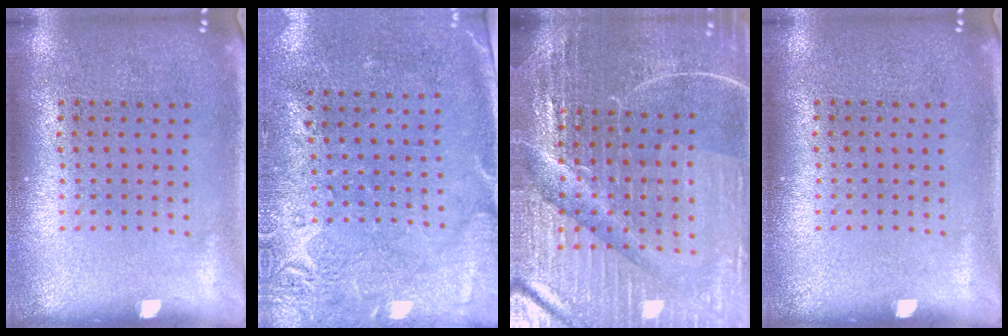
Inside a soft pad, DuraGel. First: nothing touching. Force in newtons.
{"total": 2.8, "press": 2.2, "slide": 1.7}
{"total": 5.2, "press": 4.9, "slide": 1.8}
{"total": 0.0}